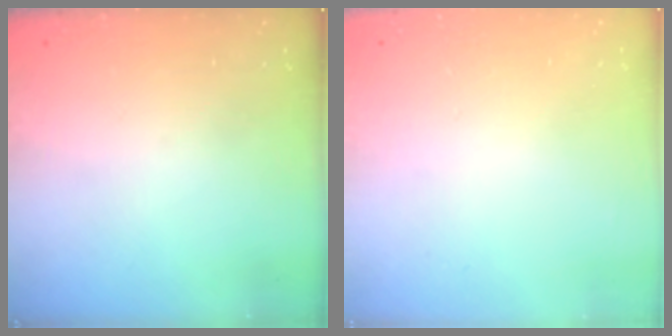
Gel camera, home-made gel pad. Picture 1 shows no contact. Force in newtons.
{"total": 2.6, "press": 2.6, "slide": 0.2}